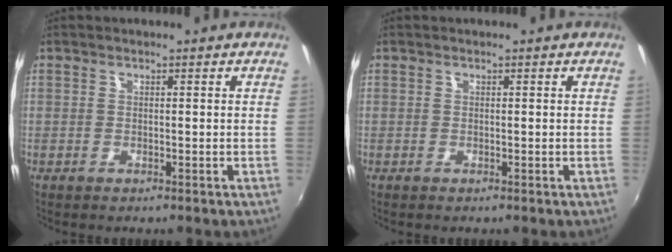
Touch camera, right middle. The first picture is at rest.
{"total": 0.0}